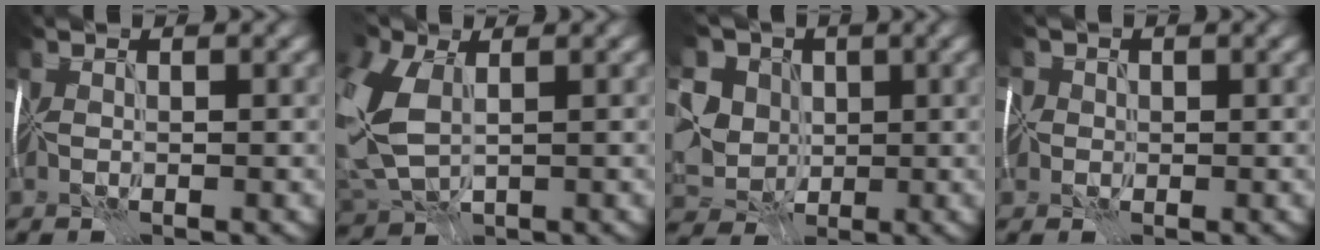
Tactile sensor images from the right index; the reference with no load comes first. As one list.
[{"total": 9.5, "force": [0.2, 5.9, 7.4], "torque": [-0.213, -0.002, 0.005]}, {"total": 8.0, "force": [1.4, 6.7, 4.1], "torque": [-0.082, 0.018, 0.005]}, {"total": 3.2, "force": [0.0, 3.0, 1.0], "torque": [-0.018, 0.014, -0.020]}]